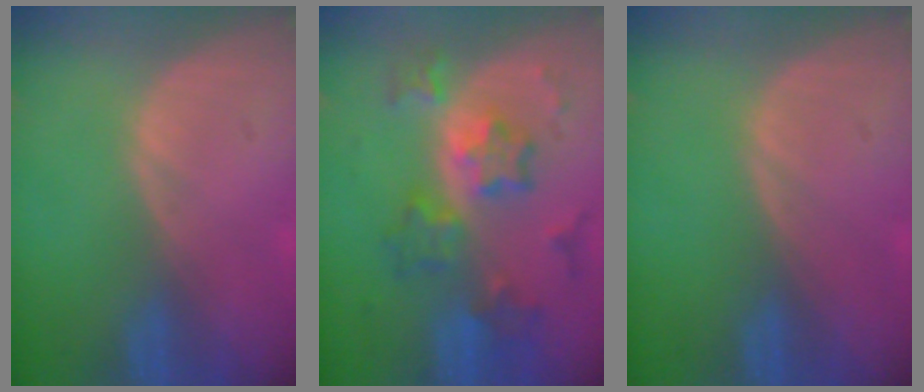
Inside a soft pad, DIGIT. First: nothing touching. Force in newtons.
{"total": 8.3, "press": 8.3, "slide": 0.6}
{"total": 0.0}